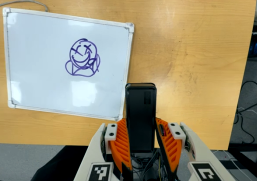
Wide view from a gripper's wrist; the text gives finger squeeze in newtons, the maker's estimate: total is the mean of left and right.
{"total": 4.3, "left": 3.0, "right": 5.6}